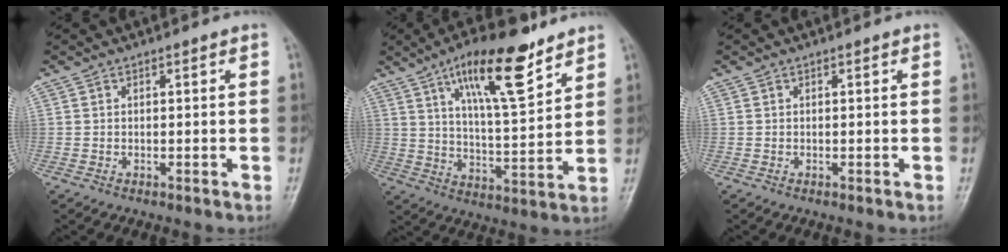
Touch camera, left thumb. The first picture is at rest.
{"total": 16.2, "force": [9.9, 4.8, 11.9], "torque": [-0.173, -0.049, 0.168]}
{"total": 0.0}